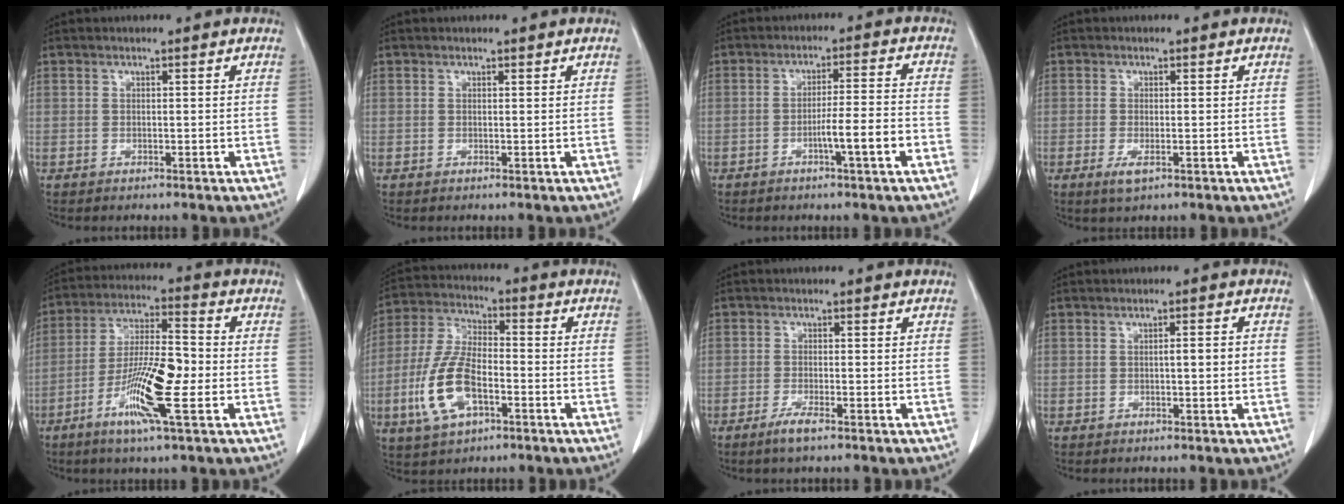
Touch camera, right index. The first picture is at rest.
{"total": 0.0}
{"total": 6.5, "force": [-2.7, -0.2, 5.9], "torque": [-0.091, 0.002, -0.044]}
{"total": 2.1, "force": [-0.9, 0.6, 1.8], "torque": [-0.037, -0.007, -0.010]}
{"total": 12.8, "force": [-4.0, 1.4, 12.0], "torque": [-0.227, -0.006, -0.078]}
{"total": 11.8, "force": [-3.9, 5.1, 9.9], "torque": [-0.232, -0.001, -0.075]}
{"total": 2.7, "force": [-1.9, 0.1, 2.0], "torque": [-0.045, -0.006, -0.036]}
{"total": 2.3, "force": [-0.1, 0.2, 2.3], "torque": [-0.036, 0.002, -0.001]}